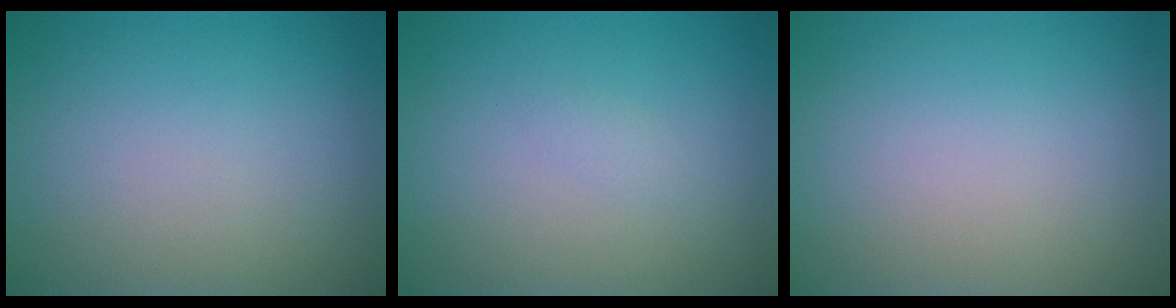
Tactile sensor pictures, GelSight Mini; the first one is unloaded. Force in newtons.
{"total": 0.6, "press": 0.6, "slide": 0.1}
{"total": 0.0}